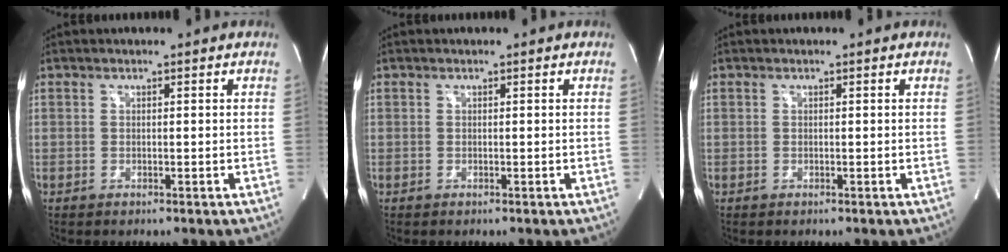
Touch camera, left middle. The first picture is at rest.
{"total": 0.0}
{"total": 0.0}